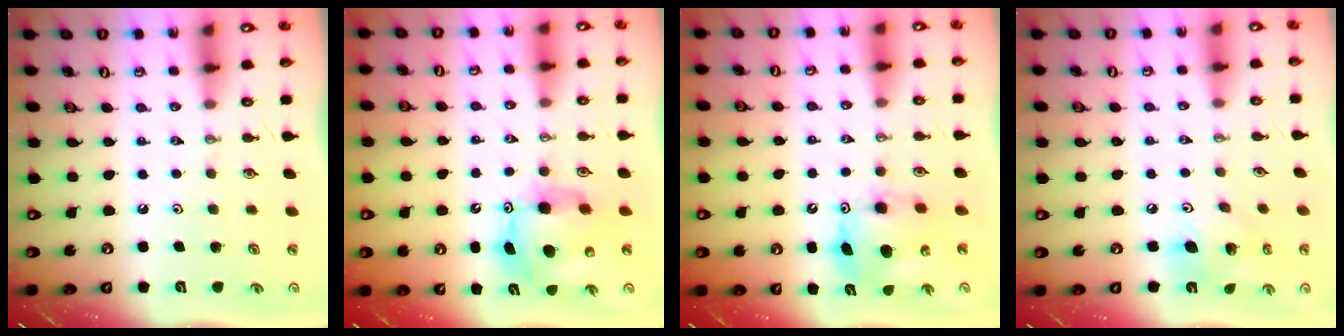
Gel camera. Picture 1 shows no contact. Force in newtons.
{"total": 11.2, "press": 11.2, "slide": 1.2}
{"total": 8.8, "press": 8.8, "slide": 0.3}
{"total": 11.4, "press": 11.3, "slide": 1.9}